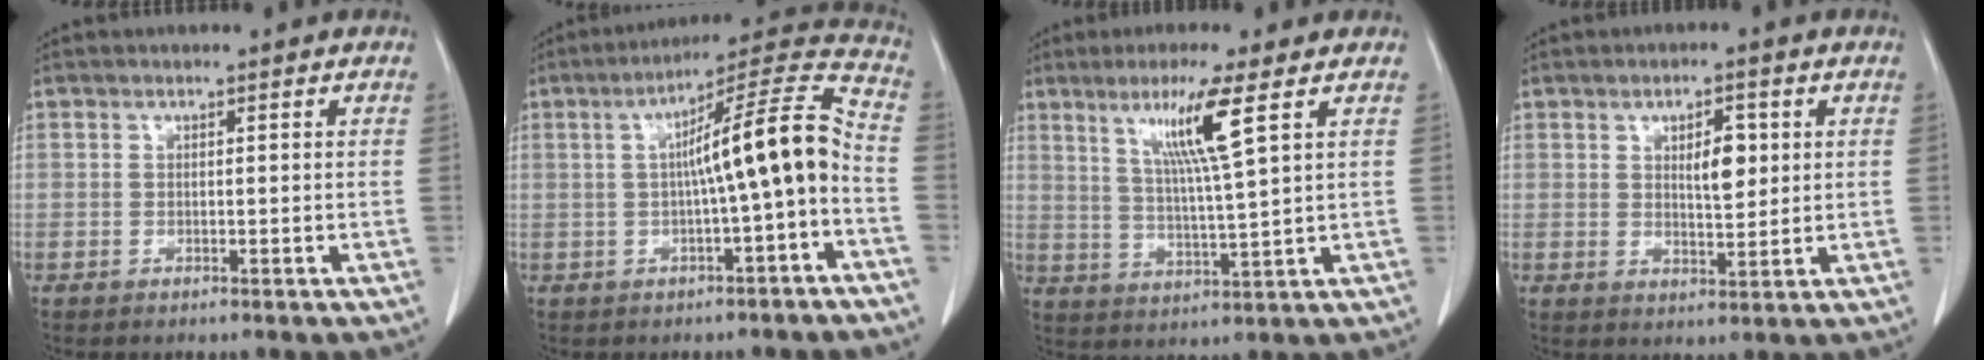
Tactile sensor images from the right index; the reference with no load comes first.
{"total": 12.3, "force": [-1.5, 0.4, 12.2], "torque": [-0.183, 0.033, -0.024]}
{"total": 9.0, "force": [4.2, -1.1, 7.8], "torque": [-0.147, -0.008, 0.079]}
{"total": 4.9, "force": [1.4, 1.8, 4.4], "torque": [-0.070, -0.002, 0.025]}